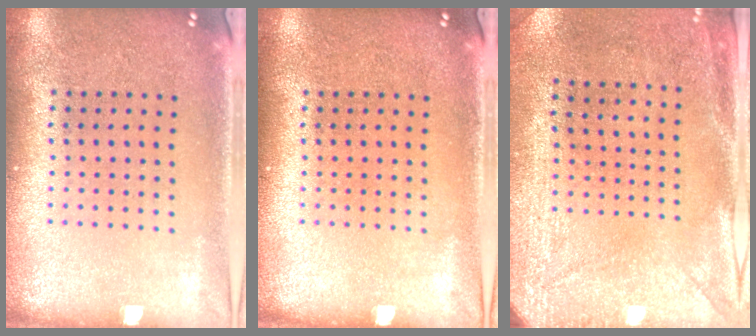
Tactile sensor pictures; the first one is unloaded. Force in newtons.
{"total": 0.0}
{"total": 2.9, "press": 2.3, "slide": 1.8}